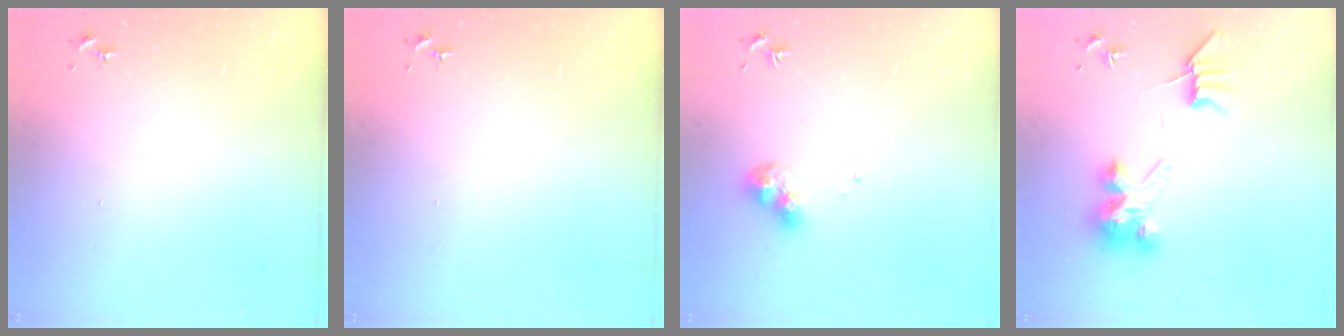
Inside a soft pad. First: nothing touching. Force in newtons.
{"total": 0.0}
{"total": 11.0, "press": 10.9, "slide": 1.2}
{"total": 9.1, "press": 9.1, "slide": 0.9}